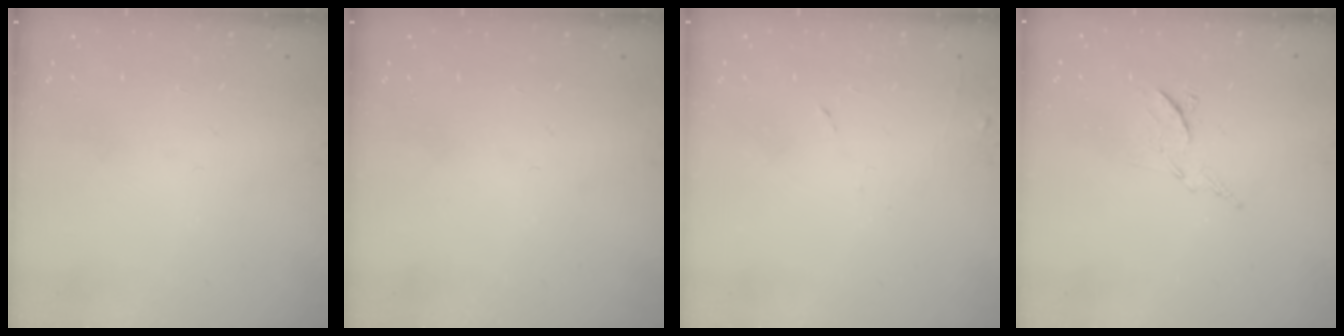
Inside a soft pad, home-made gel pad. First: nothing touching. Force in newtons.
{"total": 0.0}
{"total": 6.1, "press": 6.1, "slide": 0.6}
{"total": 6.8, "press": 6.8, "slide": 0.5}